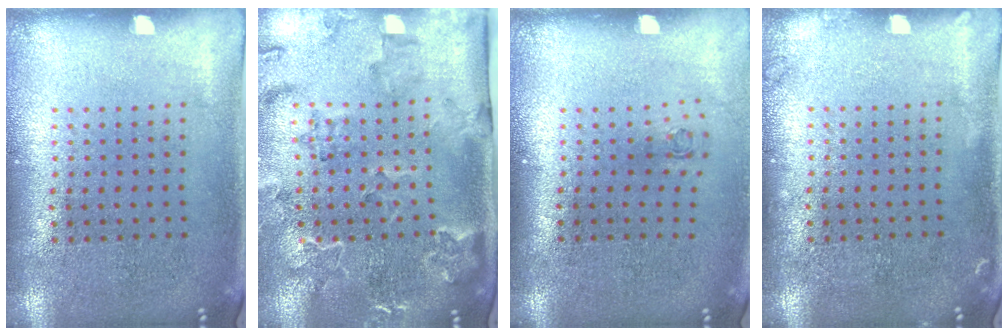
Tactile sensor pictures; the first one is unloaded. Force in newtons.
{"total": 2.3, "press": 2.2, "slide": 0.5}
{"total": 0.7, "press": 0.3, "slide": 0.7}
{"total": 0.7, "press": 0.7, "slide": 0.1}